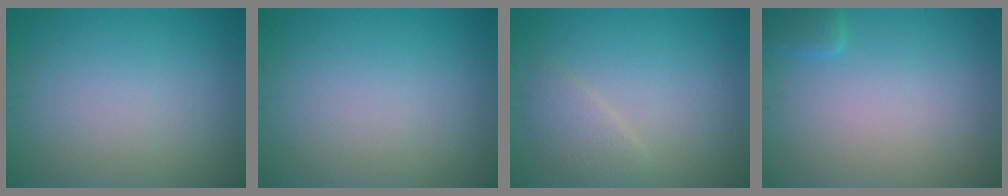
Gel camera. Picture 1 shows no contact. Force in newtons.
{"total": 0.0}
{"total": 2.0, "press": 2.0, "slide": 0.2}
{"total": 1.4, "press": 1.4, "slide": 0.1}